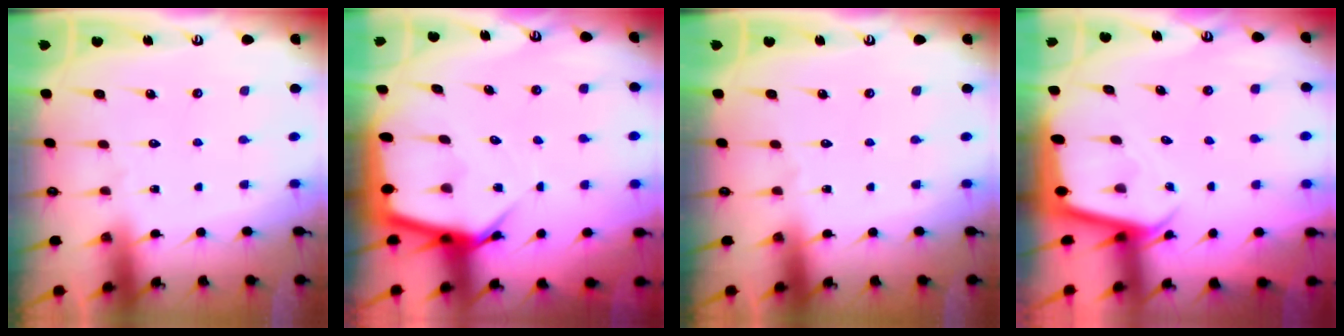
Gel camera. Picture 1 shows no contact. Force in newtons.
{"total": 8.8, "press": 8.8, "slide": 0.7}
{"total": 0.0}
{"total": 2.5, "press": 2.5, "slide": 0.1}